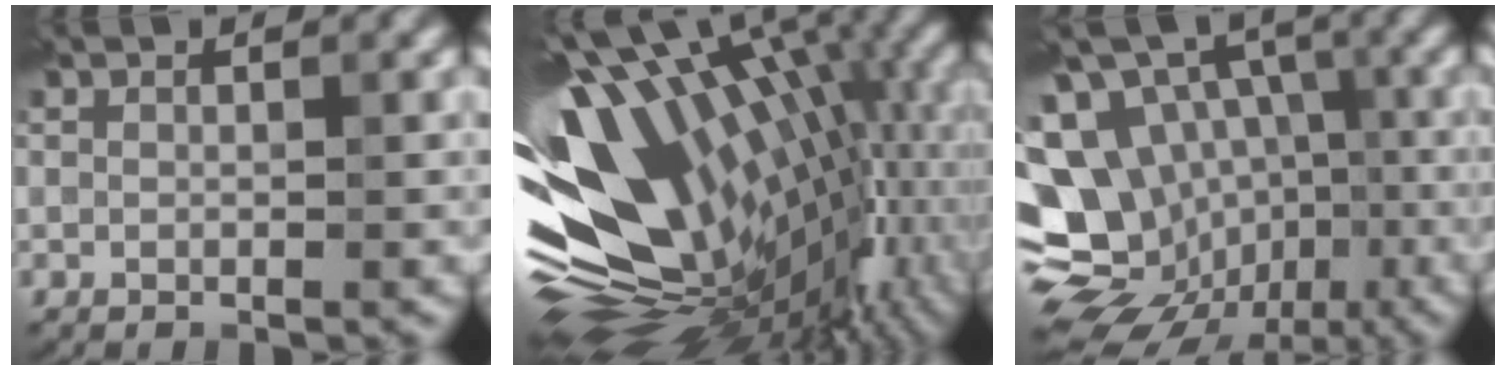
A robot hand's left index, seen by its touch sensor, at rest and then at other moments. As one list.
[{"total": 18.0, "force": [0.8, 9.1, 15.5], "torque": [-0.285, -0.019, 0.019]}, {"total": 16.7, "force": [-4.9, 13.8, 8.0], "torque": [-0.161, -0.004, -0.073]}]